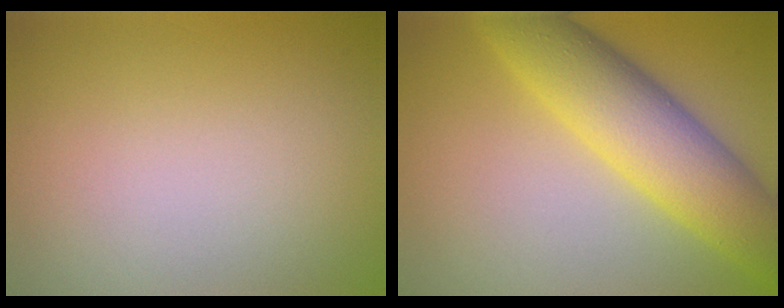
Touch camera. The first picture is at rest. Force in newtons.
{"total": 8.5, "press": 8.5, "slide": 0.4}